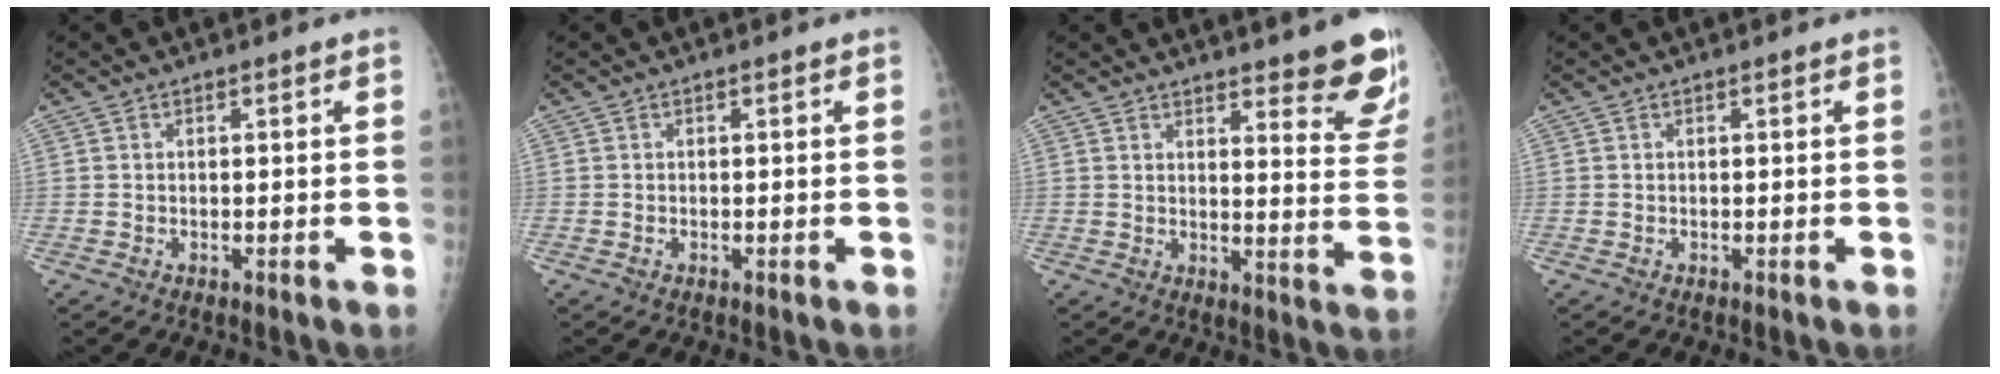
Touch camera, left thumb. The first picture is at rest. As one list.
[{"total": 0.0}, {"total": 11.5, "force": [8.5, 2.3, 7.3], "torque": [-0.057, -0.057, 0.096]}, {"total": 0.0}]